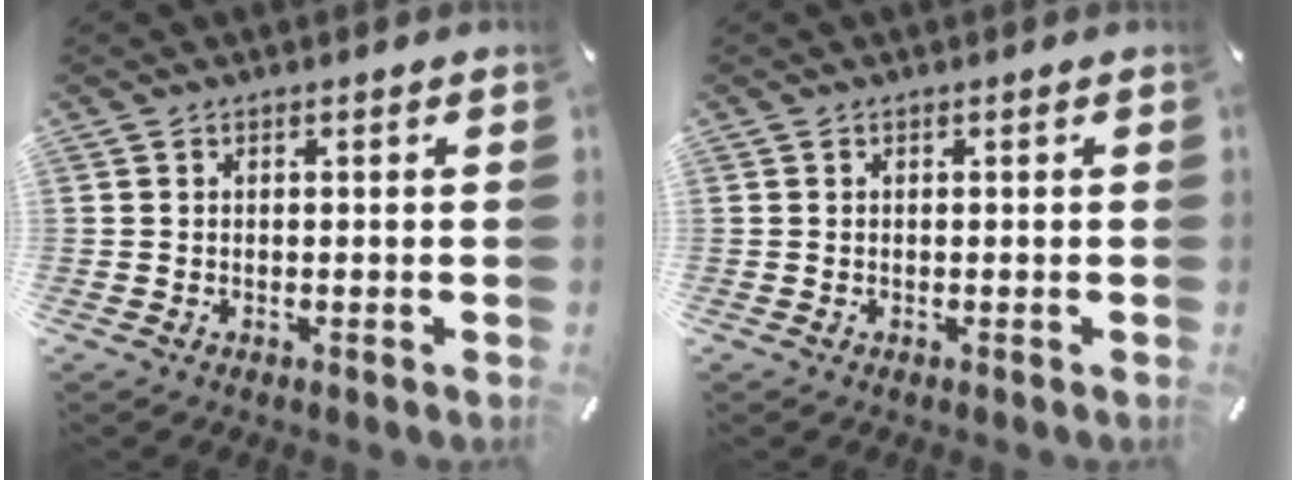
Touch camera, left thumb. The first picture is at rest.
{"total": 0.0}